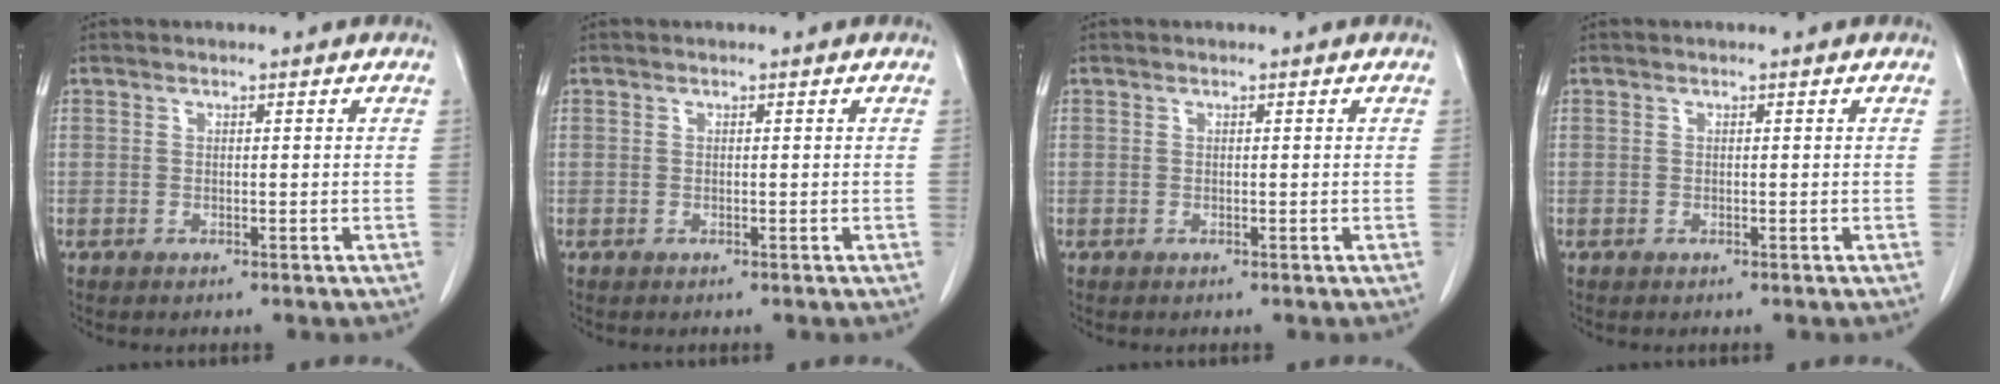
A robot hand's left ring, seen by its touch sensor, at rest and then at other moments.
{"total": 0.0}
{"total": 0.0}
{"total": 0.0}